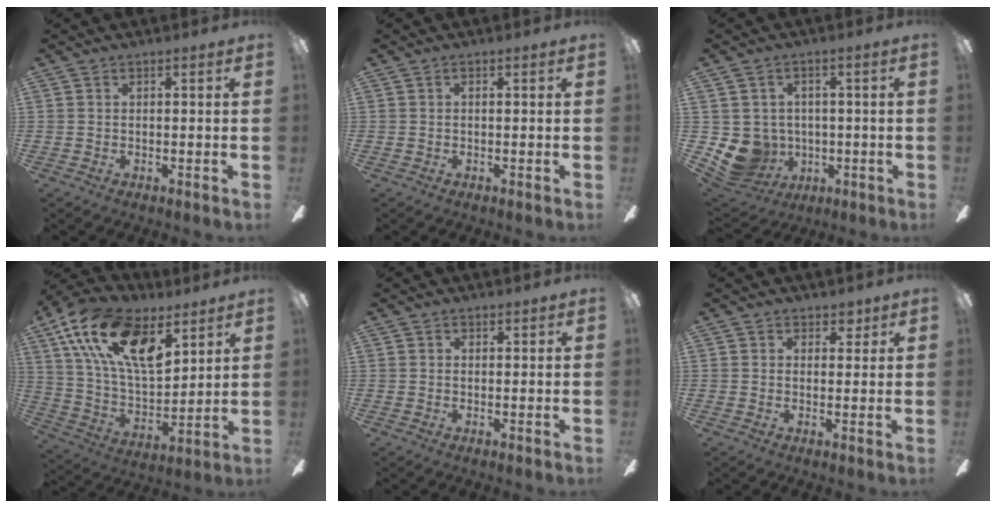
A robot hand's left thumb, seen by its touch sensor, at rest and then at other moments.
{"total": 0.0}
{"total": 9.0, "force": [-1.7, 8.3, 2.9], "torque": [-0.086, 0.002, -0.025]}
{"total": 22.1, "force": [11.7, 11.0, 15.2], "torque": [-0.301, -0.047, 0.207]}
{"total": 0.7, "force": [0.4, 0.5, 0.1], "torque": [0.007, -0.002, 0.005]}
{"total": 3.0, "force": [1.9, 2.2, 0.6], "torque": [0.009, -0.005, 0.029]}